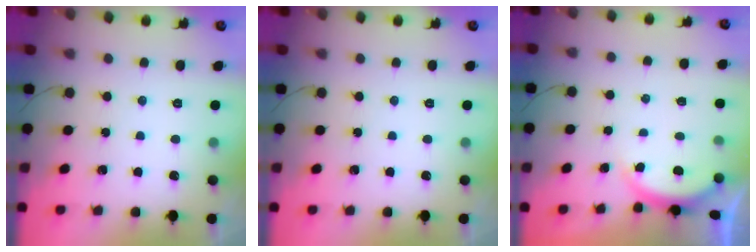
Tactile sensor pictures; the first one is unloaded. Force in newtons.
{"total": 0.0}
{"total": 2.1, "press": 2.0, "slide": 0.3}